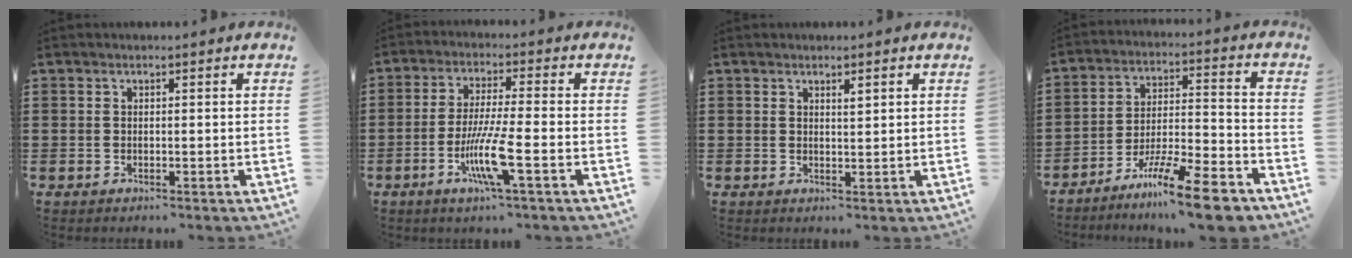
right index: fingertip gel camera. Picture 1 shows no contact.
{"total": 8.4, "force": [-3.2, 0.5, 7.8], "torque": [-0.160, -0.017, -0.064]}
{"total": 1.1, "force": [0.7, 0.2, 0.9], "torque": [-0.017, 0.001, 0.011]}
{"total": 12.7, "force": [-10.1, 1.0, 7.6], "torque": [-0.123, 0.030, -0.186]}